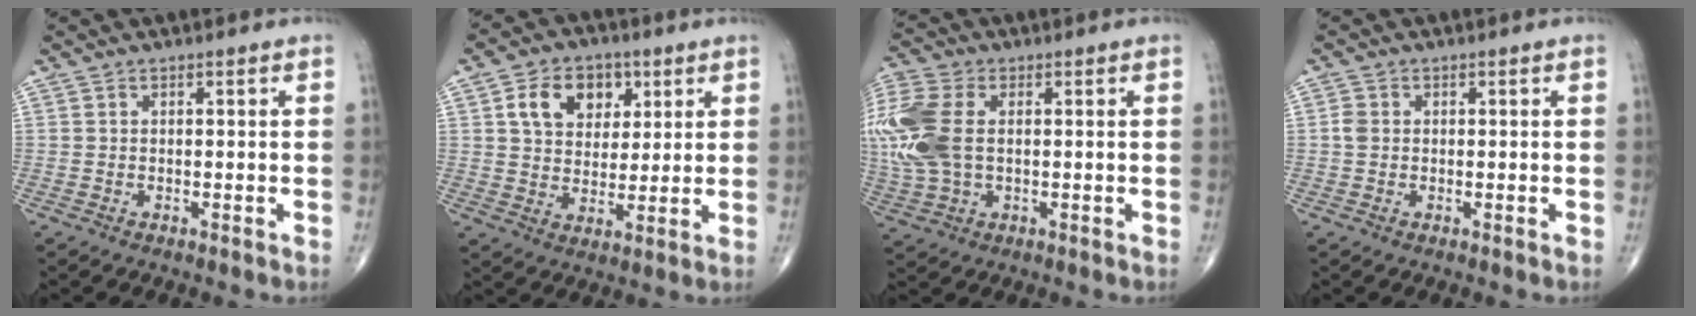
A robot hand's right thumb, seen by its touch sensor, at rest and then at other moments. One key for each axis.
{"total": 10.9, "fx": 4.1, "fy": 7.9, "fz": 6.3, "tx": -0.069, "ty": -0.009, "tz": 0.070}
{"total": 16.0, "fx": 1.3, "fy": 10.1, "fz": 12.4, "tx": -0.327, "ty": 0.007, "tz": 0.029}
{"total": 1.8, "fx": 0.1, "fy": 1.4, "fz": 1.0, "tx": -0.021, "ty": 0.002, "tz": 0.000}